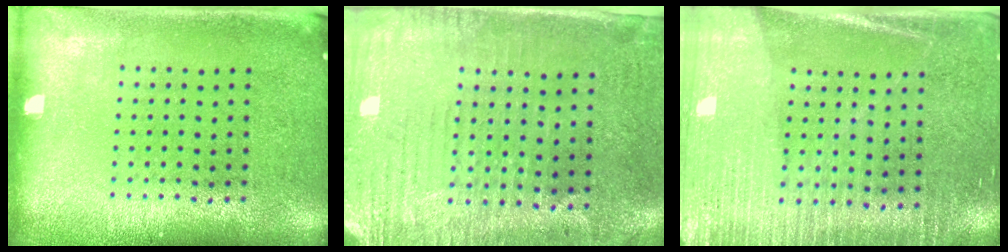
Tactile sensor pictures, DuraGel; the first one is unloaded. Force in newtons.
{"total": 3.1, "press": 2.7, "slide": 1.5}
{"total": 3.3, "press": 2.9, "slide": 1.5}